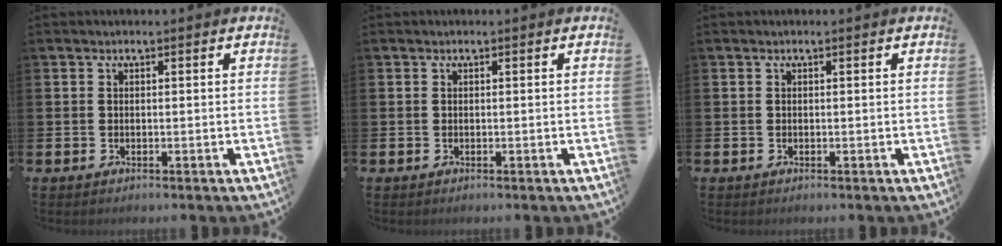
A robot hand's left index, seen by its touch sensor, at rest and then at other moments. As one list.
[{"total": 0.0}, {"total": 0.0}]